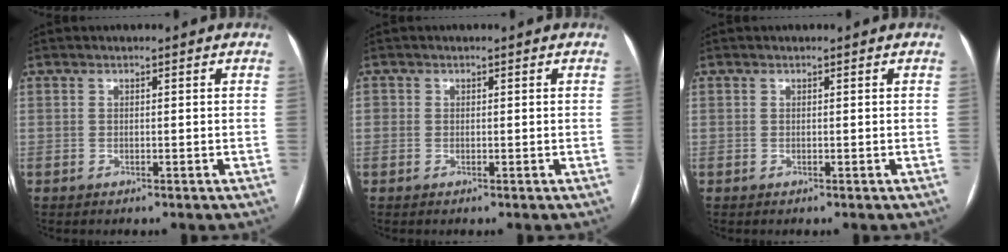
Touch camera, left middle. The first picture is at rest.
{"total": 0.7, "force": [0.0, 0.7, 0.1], "torque": [0.004, 0.003, -0.002]}
{"total": 0.0}